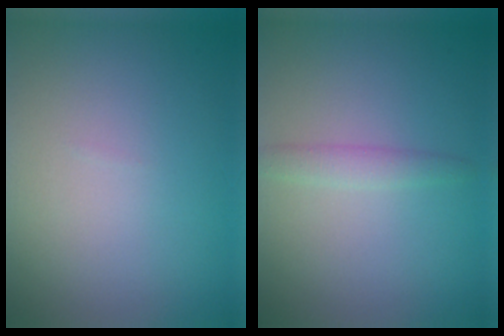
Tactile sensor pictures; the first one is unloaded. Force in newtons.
{"total": 1.5, "press": 1.5, "slide": 0.1}